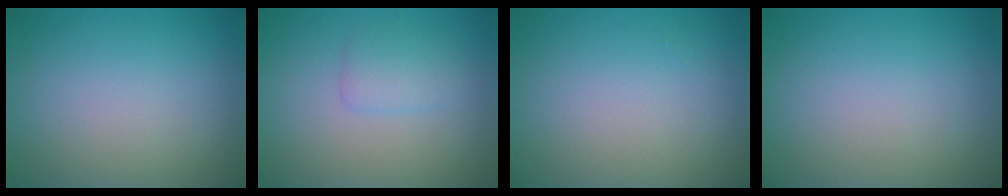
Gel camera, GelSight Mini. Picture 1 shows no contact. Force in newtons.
{"total": 1.6, "press": 1.6, "slide": 0.0}
{"total": 0.0}
{"total": 0.0}